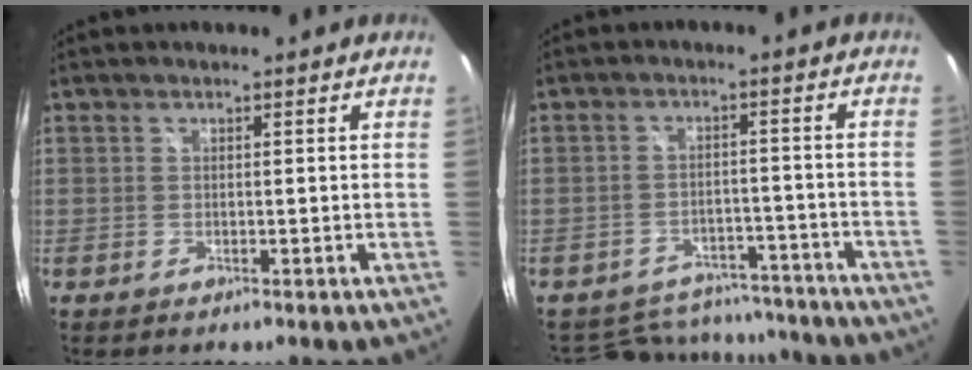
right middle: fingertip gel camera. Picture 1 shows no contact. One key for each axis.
{"total": 16.4, "fx": -13.6, "fy": 7.7, "fz": 4.9, "tx": -0.117, "ty": 0.029, "tz": -0.163}